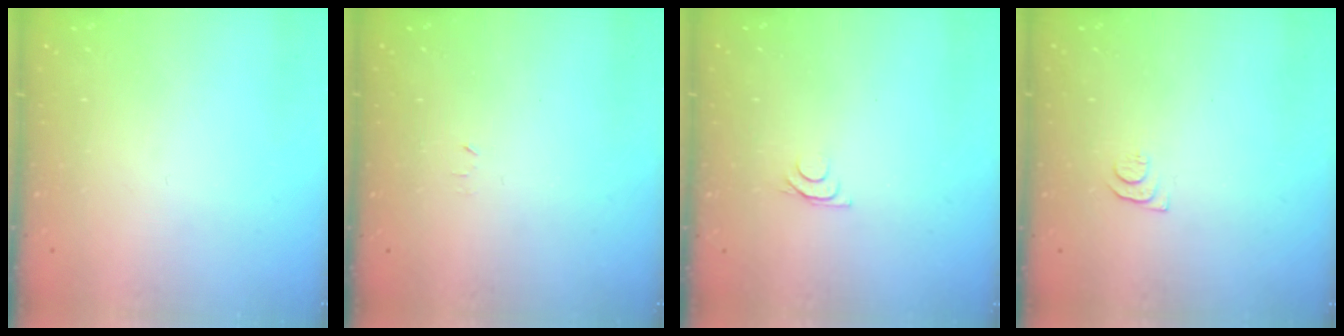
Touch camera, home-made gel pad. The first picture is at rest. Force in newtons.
{"total": 2.4, "press": 2.4, "slide": 0.4}
{"total": 4.2, "press": 4.1, "slide": 0.5}
{"total": 4.3, "press": 4.3, "slide": 0.6}